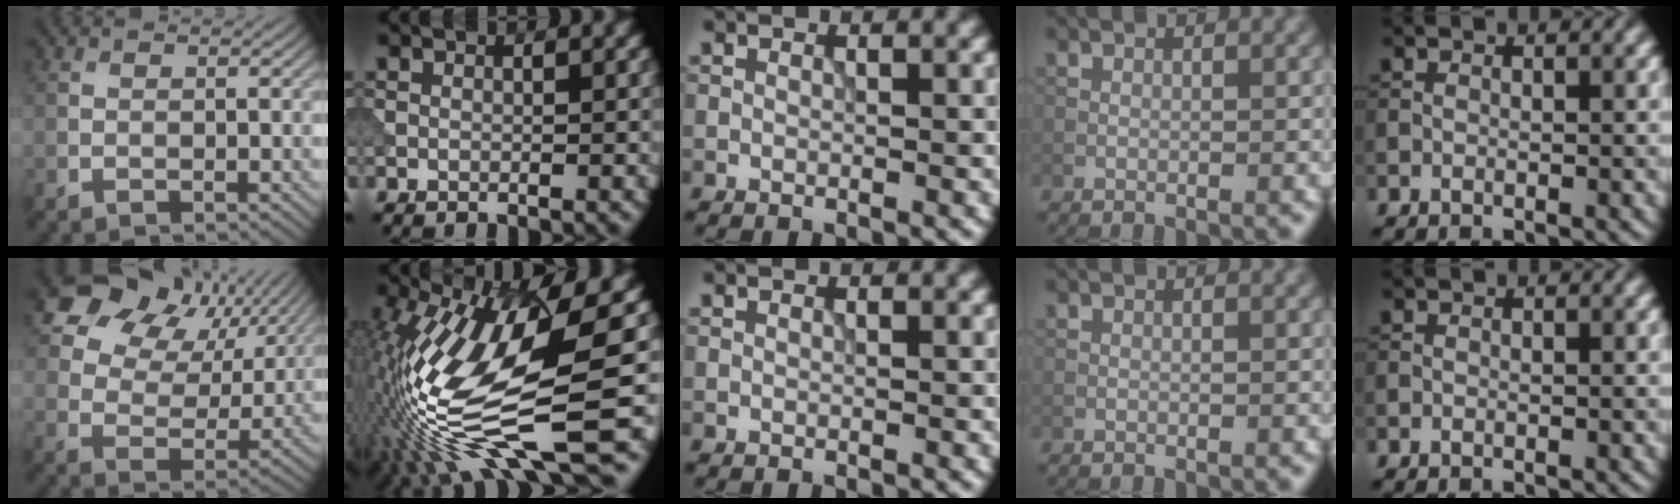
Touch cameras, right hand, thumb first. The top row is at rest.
{"thumb": {"total": 15.6, "force": [9.0, 10.1, 8.0], "torque": [-0.170, 0.038, 0.139]}, "index": {"total": 13.9, "force": [-3.0, 2.8, 13.3], "torque": [-0.271, -0.002, -0.041]}}